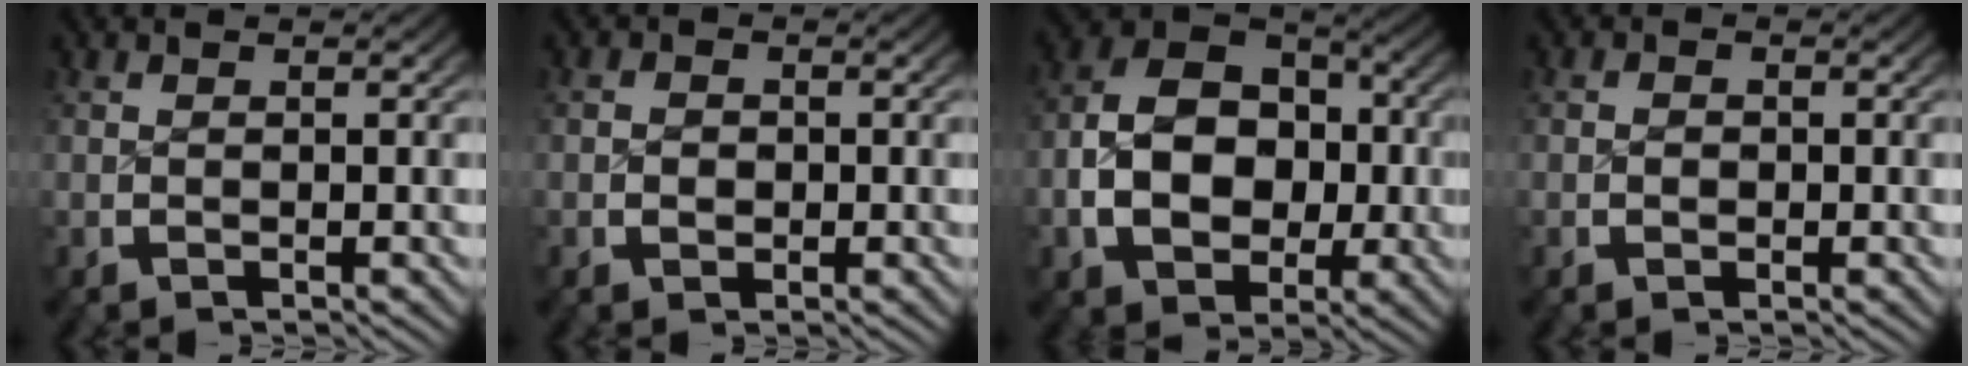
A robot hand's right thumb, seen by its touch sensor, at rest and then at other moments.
{"total": 2.0, "force": [-1.6, 1.2, -0.3], "torque": [-0.011, -0.017, -0.026]}
{"total": 11.3, "force": [-3.0, 8.6, 6.7], "torque": [-0.148, -0.032, -0.048]}
{"total": 1.8, "force": [-1.5, 0.8, -0.4], "torque": [-0.005, -0.014, -0.027]}